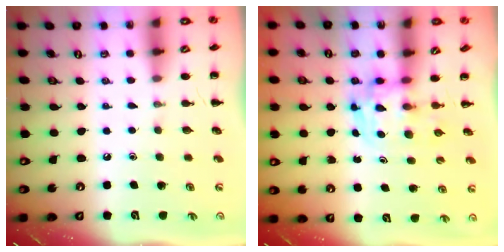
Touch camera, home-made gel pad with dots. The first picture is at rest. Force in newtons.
{"total": 3.6, "press": 3.5, "slide": 0.6}